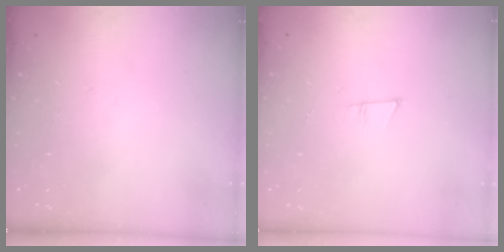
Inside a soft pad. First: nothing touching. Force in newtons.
{"total": 5.7, "press": 4.9, "slide": 2.8}